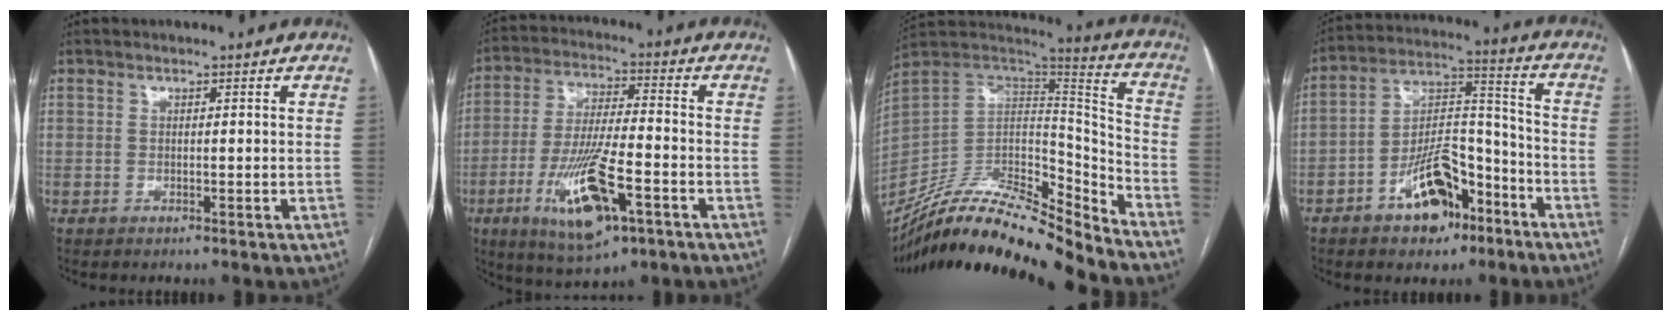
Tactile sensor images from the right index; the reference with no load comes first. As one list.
[{"total": 14.4, "force": [-5.9, 3.1, 12.7], "torque": [-0.253, -0.020, -0.097]}, {"total": 25.7, "force": [-23.3, 3.4, 10.3], "torque": [-0.189, 0.006, -0.389]}, {"total": 12.6, "force": [-7.0, 6.0, 8.6], "torque": [-0.158, 0.026, -0.110]}]